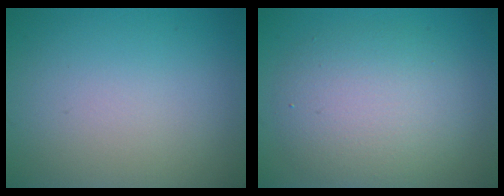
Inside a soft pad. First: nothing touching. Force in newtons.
{"total": 5.7, "press": 5.7, "slide": 0.5}